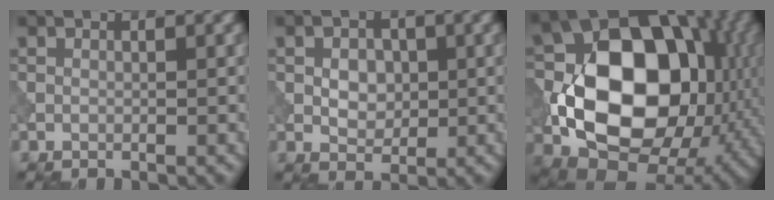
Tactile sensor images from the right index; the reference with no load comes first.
{"total": 3.0, "force": [0.2, 2.2, 2.0], "torque": [-0.036, 0.000, 0.001]}
{"total": 15.2, "force": [-1.0, 10.5, 10.9], "torque": [-0.169, 0.002, -0.030]}